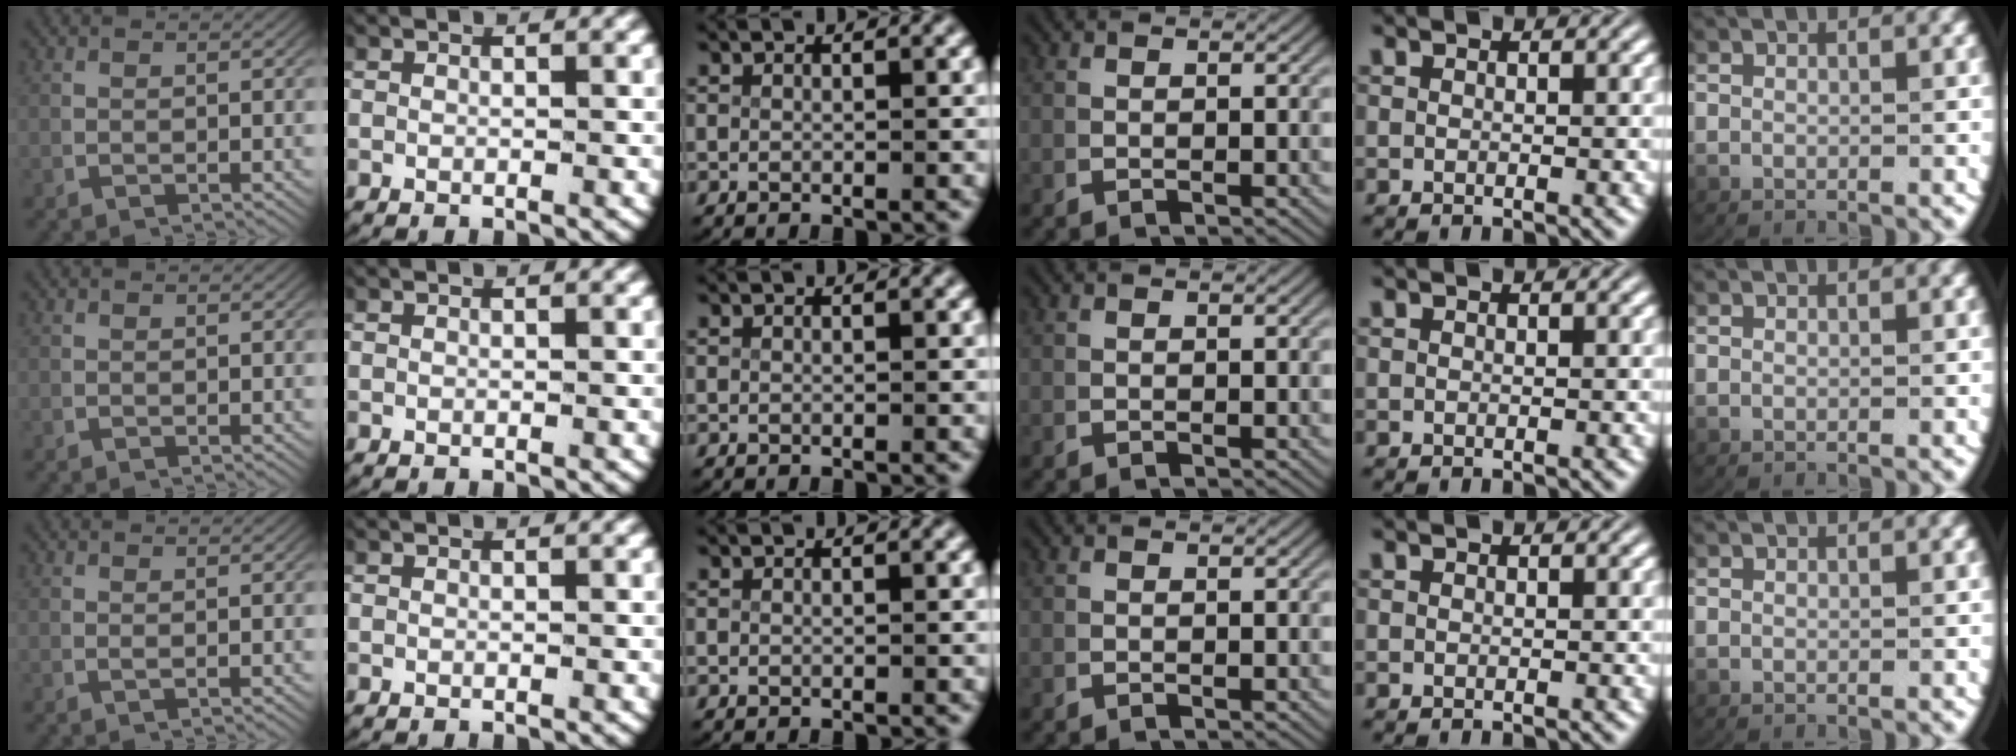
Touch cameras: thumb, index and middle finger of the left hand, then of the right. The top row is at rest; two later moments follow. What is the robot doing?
{"motion": "lift_and_place", "object": "paper"}